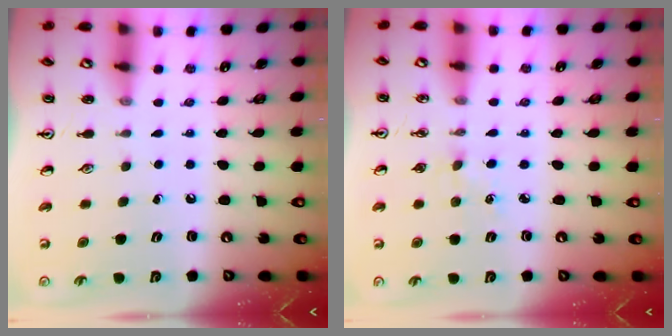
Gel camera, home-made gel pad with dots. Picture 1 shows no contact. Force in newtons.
{"total": 2.5, "press": 2.5, "slide": 0.4}